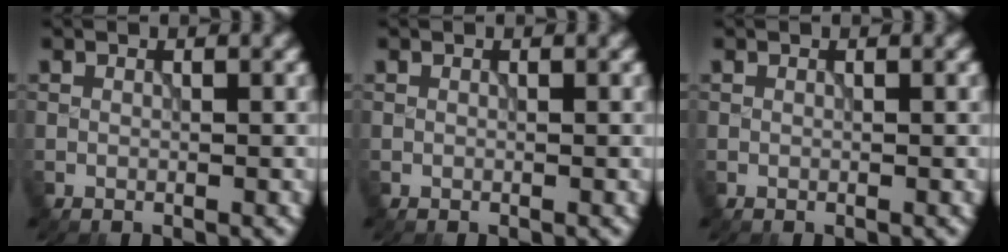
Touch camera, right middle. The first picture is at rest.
{"total": 0.0}
{"total": 0.0}